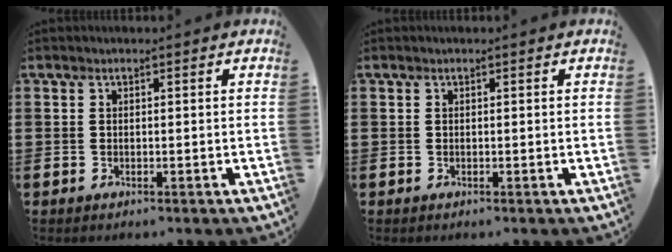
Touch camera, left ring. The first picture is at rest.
{"total": 0.0}